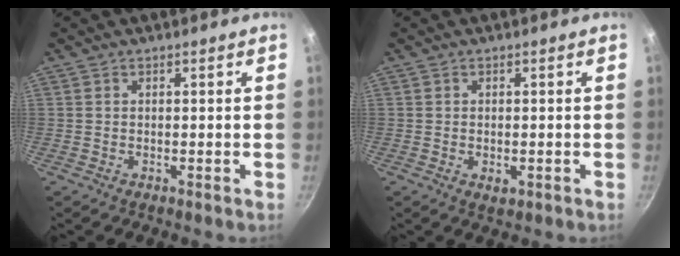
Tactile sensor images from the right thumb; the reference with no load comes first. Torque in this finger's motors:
{"motor_torque": [-0.34, 0.16, -0.27, 0.24, 0.09]}